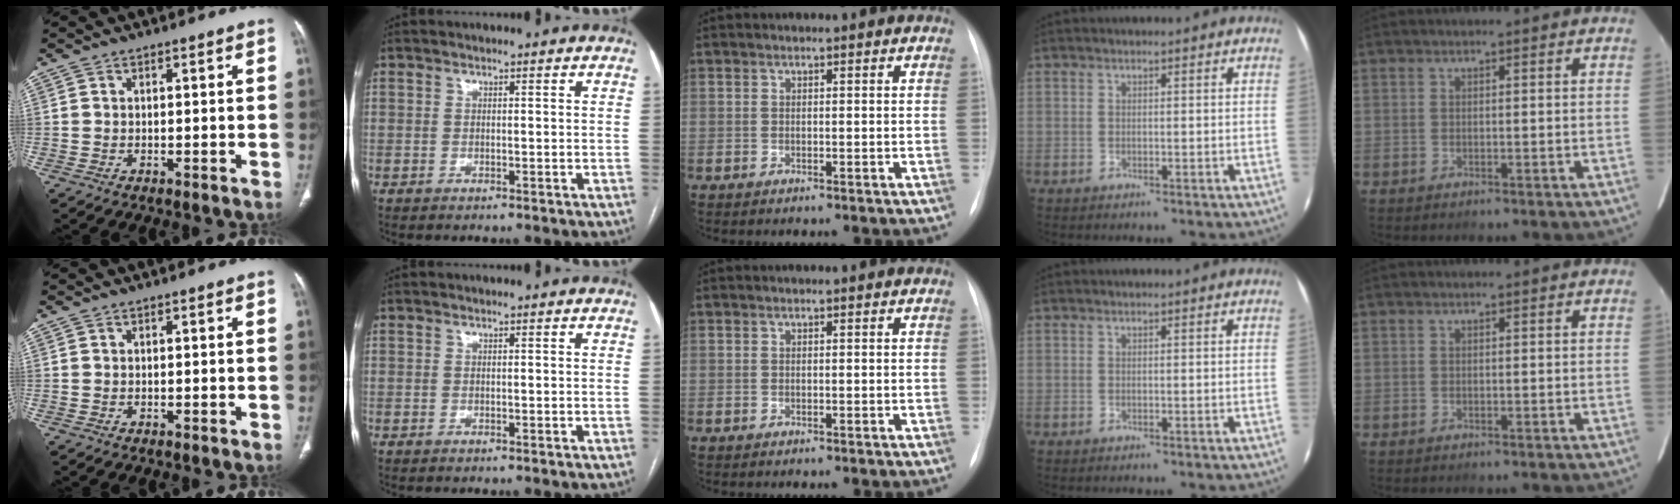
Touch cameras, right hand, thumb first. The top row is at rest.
{}